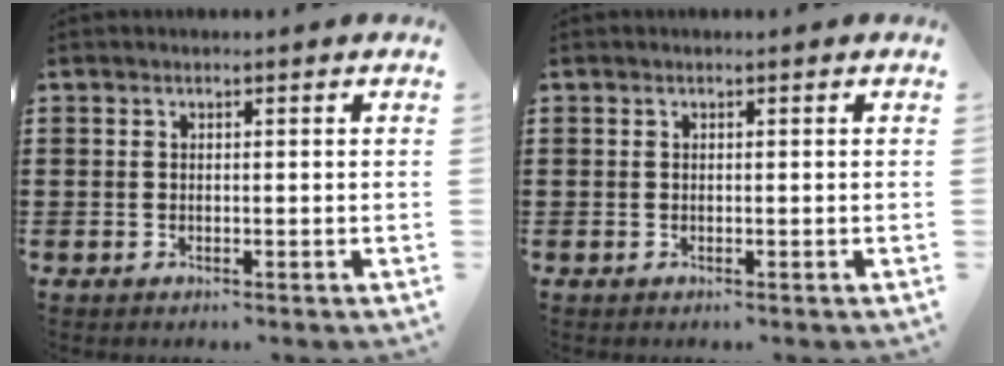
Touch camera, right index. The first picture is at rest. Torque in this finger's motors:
{"motor_torque": [-0.24, 0.46, 0.00, 0.00]}